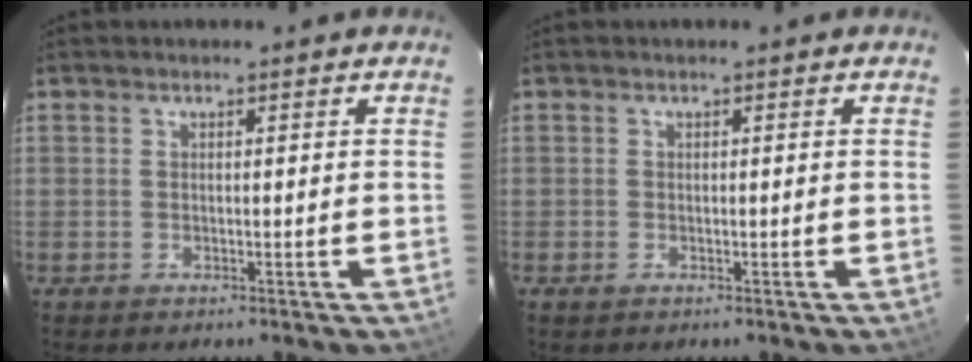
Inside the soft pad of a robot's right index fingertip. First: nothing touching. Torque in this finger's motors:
{"motor_torque": [0.05, -0.03, 0.05, 0.01]}